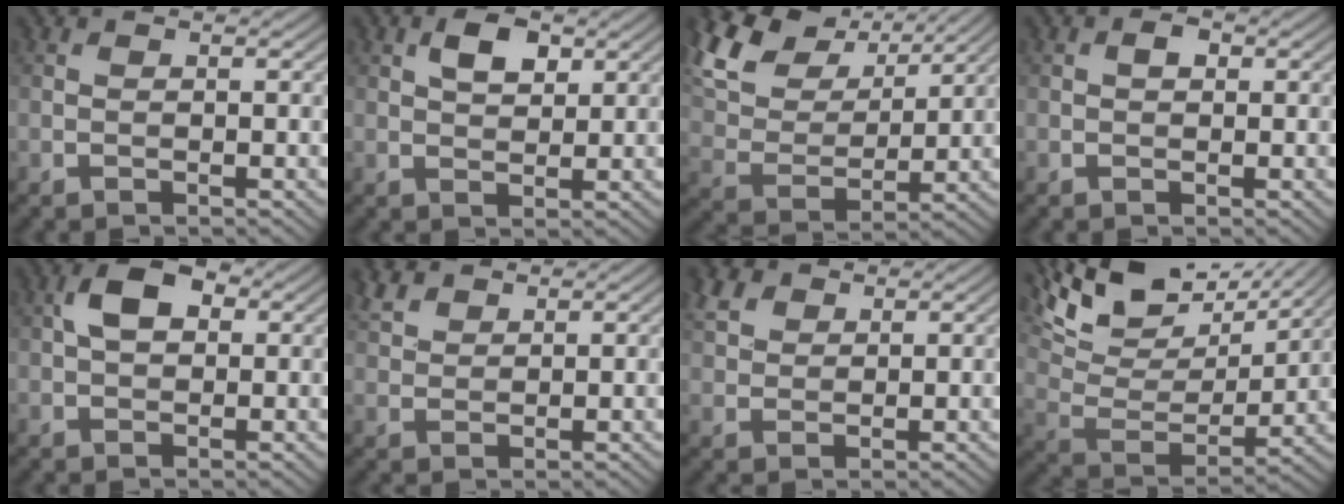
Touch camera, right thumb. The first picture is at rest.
{"total": 3.8, "force": [1.8, 2.1, 2.7], "torque": [-0.052, 0.003, 0.031]}
{"total": 13.5, "force": [9.2, 6.6, 7.5], "torque": [-0.215, 0.035, 0.152]}
{"total": 1.4, "force": [0.3, 1.0, 0.9], "torque": [-0.015, 0.002, 0.001]}
{"total": 4.9, "force": [1.2, 3.1, 3.6], "torque": [-0.069, 0.009, 0.014]}
{"total": 3.4, "force": [2.6, 1.7, 1.5], "torque": [-0.039, 0.008, 0.057]}
{"total": 3.9, "force": [2.3, 2.5, 1.8], "torque": [-0.051, 0.009, 0.050]}
{"total": 15.9, "force": [12.0, 5.8, 8.6], "torque": [-0.209, 0.018, 0.176]}